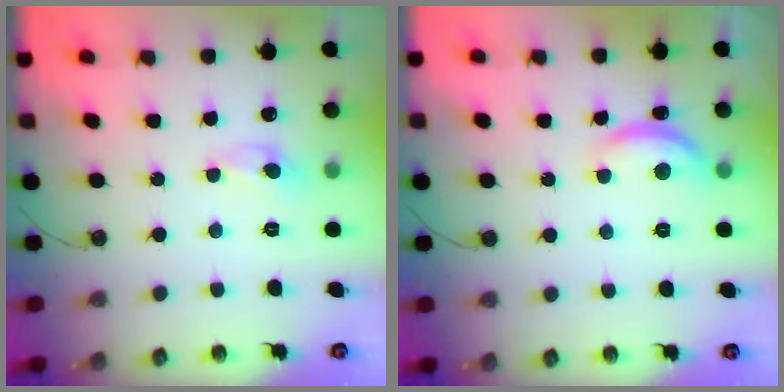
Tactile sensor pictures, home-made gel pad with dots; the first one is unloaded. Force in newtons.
{"total": 5.1, "press": 5.1, "slide": 0.5}